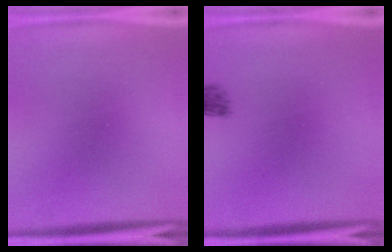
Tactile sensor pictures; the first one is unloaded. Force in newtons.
{"total": 1.2}